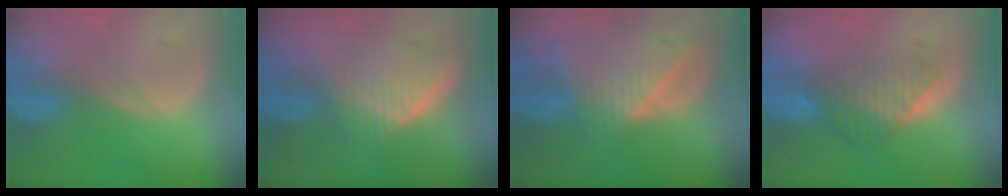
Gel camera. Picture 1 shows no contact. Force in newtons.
{"total": 5.7, "press": 5.7, "slide": 0.7}
{"total": 9.2, "press": 8.2, "slide": 4.1}
{"total": 6.5, "press": 5.5, "slide": 3.4}